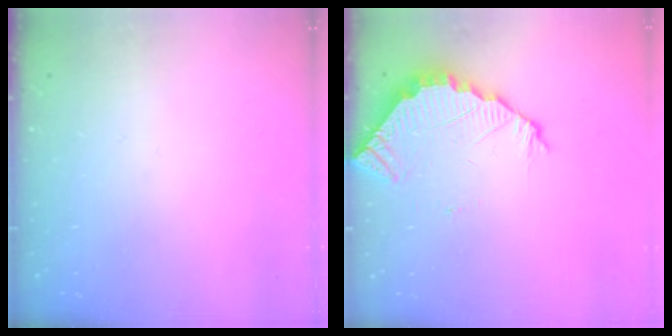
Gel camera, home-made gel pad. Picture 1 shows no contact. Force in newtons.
{"total": 3.5, "press": 3.5, "slide": 0.2}